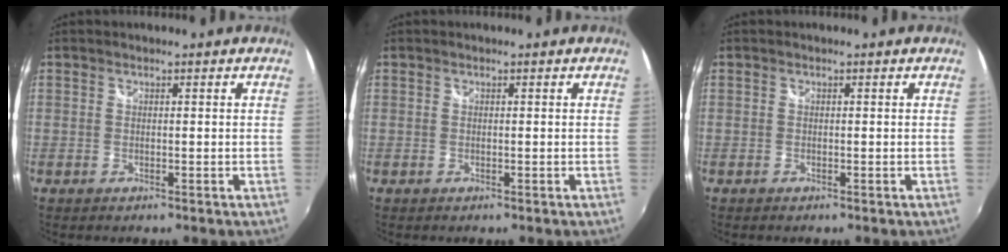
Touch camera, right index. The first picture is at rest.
{"total": 0.0}
{"total": 0.0}